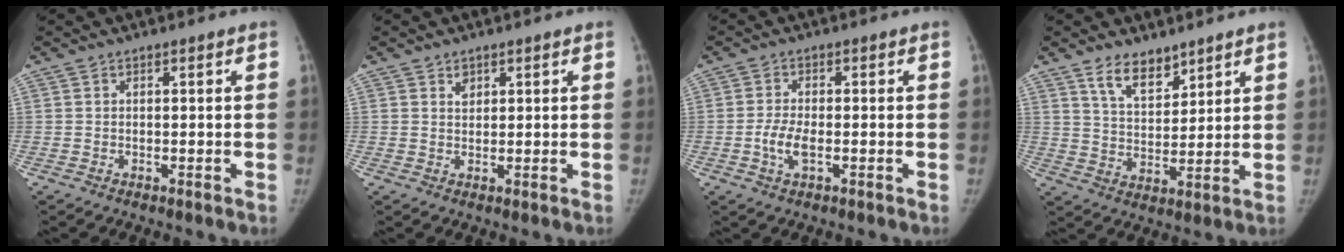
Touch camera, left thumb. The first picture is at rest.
{"total": 1.8, "force": [1.1, 1.2, 0.7], "torque": [0.002, -0.006, 0.017]}
{"total": 4.2, "force": [-1.2, 1.8, 3.6], "torque": [-0.077, 0.005, -0.025]}
{"total": 7.7, "force": [5.6, 3.8, 3.7], "torque": [-0.036, -0.044, 0.104]}